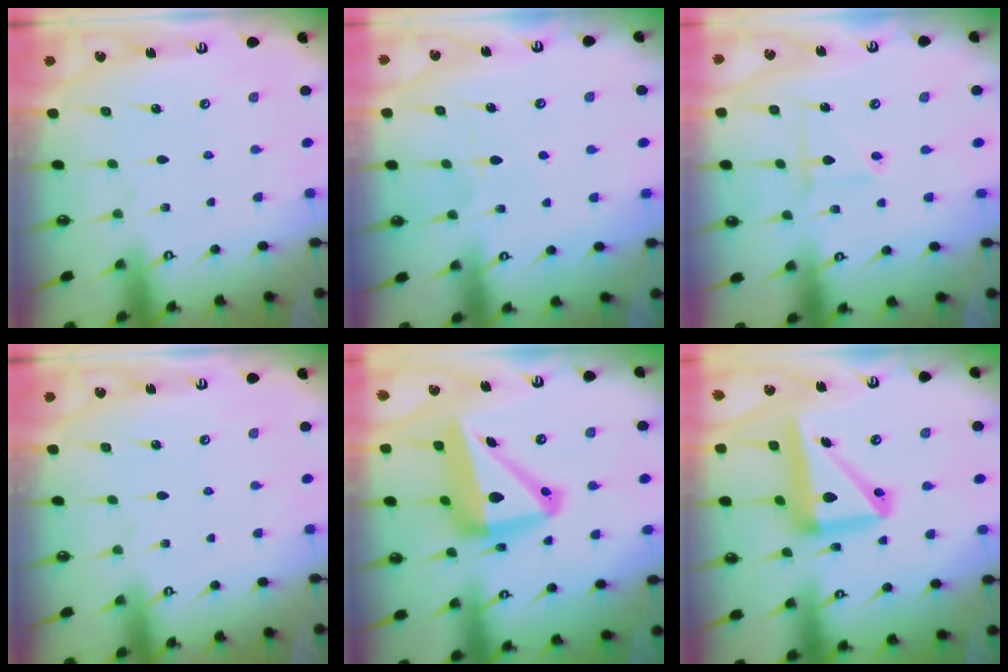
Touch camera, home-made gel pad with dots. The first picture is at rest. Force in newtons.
{"total": 4.7, "press": 4.7, "slide": 0.6}
{"total": 3.2, "press": 3.1, "slide": 0.5}
{"total": 0.0}
{"total": 16.4, "press": 16.2, "slide": 2.9}
{"total": 15.5, "press": 15.4, "slide": 1.7}